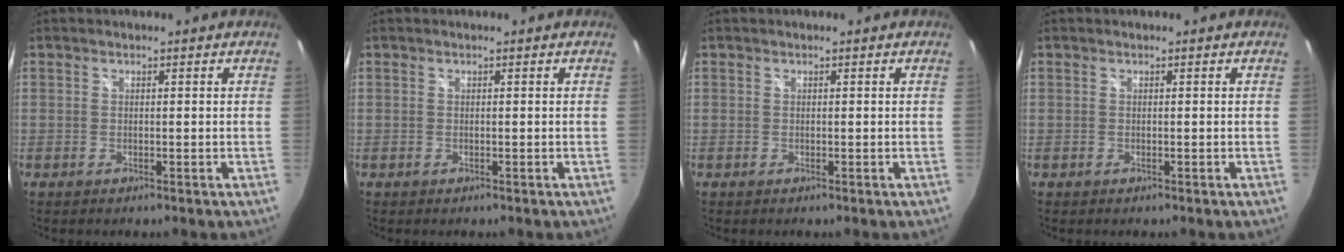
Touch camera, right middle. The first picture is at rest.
{"total": 0.0}
{"total": 0.0}
{"total": 0.0}